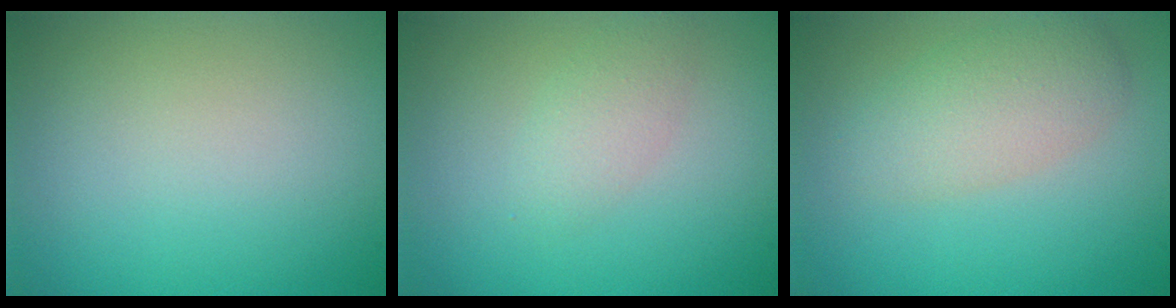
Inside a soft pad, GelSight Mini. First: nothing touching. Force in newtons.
{"total": 1.8, "press": 1.8, "slide": 0.1}
{"total": 3.5, "press": 3.5, "slide": 0.1}